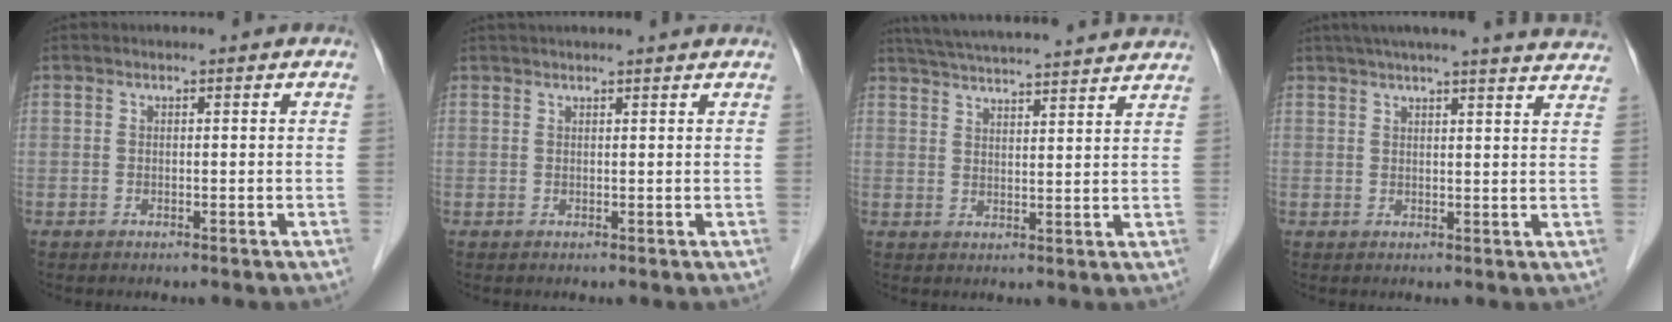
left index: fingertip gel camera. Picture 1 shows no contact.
{"total": 6.5, "force": [6.0, -0.2, 2.4], "torque": [-0.028, 0.033, 0.069]}
{"total": 20.1, "force": [18.7, 0.6, 7.4], "torque": [-0.126, 0.021, 0.255]}
{"total": 20.3, "force": [18.4, 0.6, 8.5], "torque": [-0.124, -0.002, 0.221]}